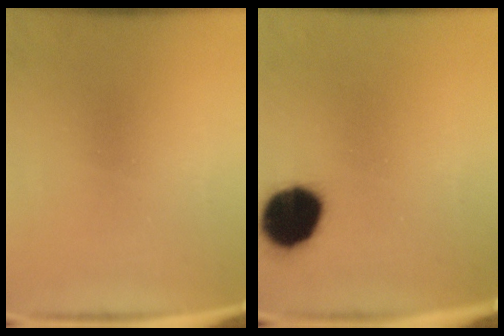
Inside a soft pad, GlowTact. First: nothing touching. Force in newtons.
{"total": 14.1}